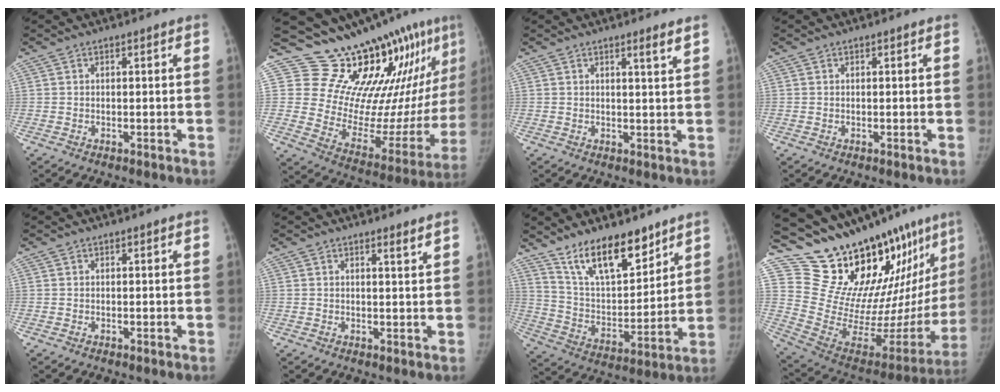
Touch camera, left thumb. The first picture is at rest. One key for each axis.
{"total": 21.8, "fx": 17.8, "fy": 5.7, "fz": 11.2, "tx": -0.114, "ty": -0.138, "tz": 0.270}
{"total": 2.3, "fx": 1.7, "fy": -0.1, "fz": 1.6, "tx": -0.024, "ty": -0.015, "tz": 0.025}
{"total": 0.0}
{"total": 0.0}
{"total": 1.4, "fx": 1.2, "fy": -0.1, "fz": 0.8, "tx": -0.011, "ty": -0.012, "tz": 0.017}
{"total": 16.0, "fx": 11.7, "fy": 6.3, "fz": 8.9, "tx": -0.107, "ty": -0.076, "tz": 0.217}
{"total": 29.4, "fx": 23.6, "fy": 8.2, "fz": 15.4, "tx": -0.213, "ty": -0.168, "tz": 0.361}